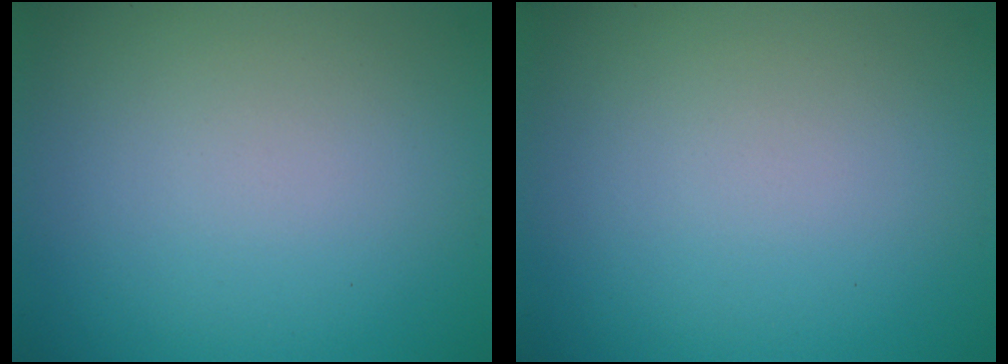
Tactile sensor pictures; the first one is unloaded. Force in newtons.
{"total": 0.0}